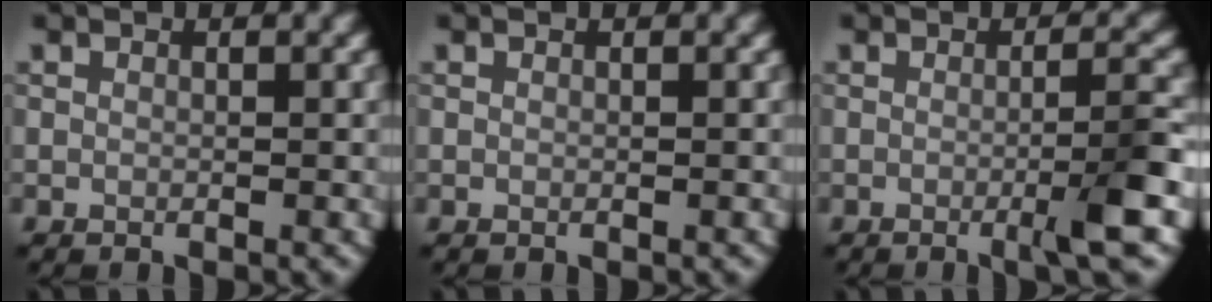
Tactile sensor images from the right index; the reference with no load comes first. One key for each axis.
{"total": 0.0}
{"total": 4.0, "fx": -1.2, "fy": 0.4, "fz": 3.7, "tx": -0.051, "ty": 0.010, "tz": -0.033}